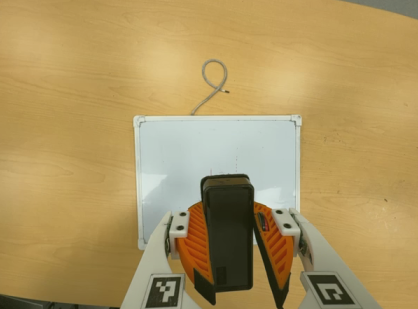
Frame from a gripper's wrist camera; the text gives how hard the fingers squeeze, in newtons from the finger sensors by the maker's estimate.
{"total": 8.5, "left": 9.3, "right": 7.7}